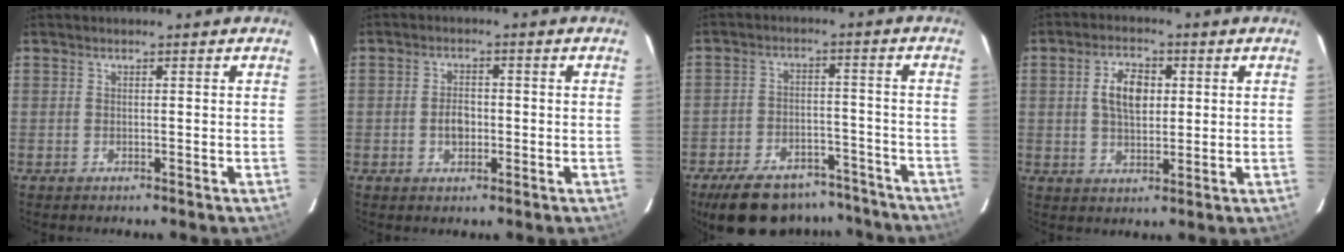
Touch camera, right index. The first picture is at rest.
{"total": 3.6, "force": [-0.7, 2.4, 2.5], "torque": [-0.045, 0.005, -0.010]}
{"total": 19.0, "force": [-15.7, 7.9, 7.4], "torque": [-0.154, 0.025, -0.204]}
{"total": 6.9, "force": [1.3, 4.0, 5.5], "torque": [-0.101, 0.013, 0.027]}